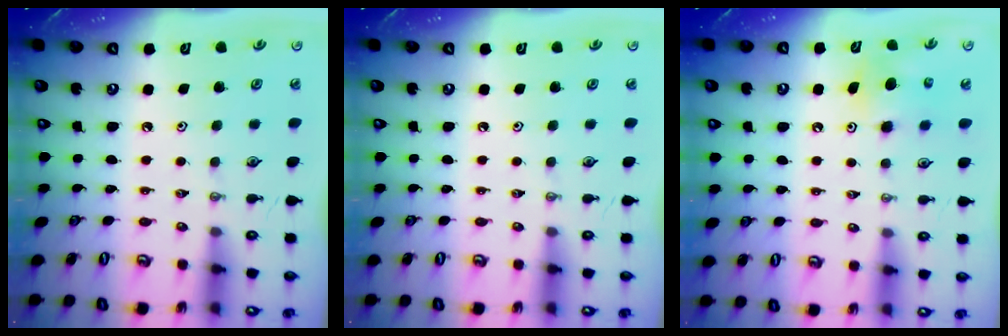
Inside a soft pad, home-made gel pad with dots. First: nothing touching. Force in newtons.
{"total": 0.0}
{"total": 6.9, "press": 6.8, "slide": 1.3}